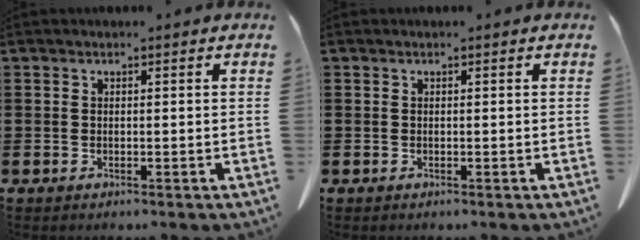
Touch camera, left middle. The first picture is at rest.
{"total": 0.0}